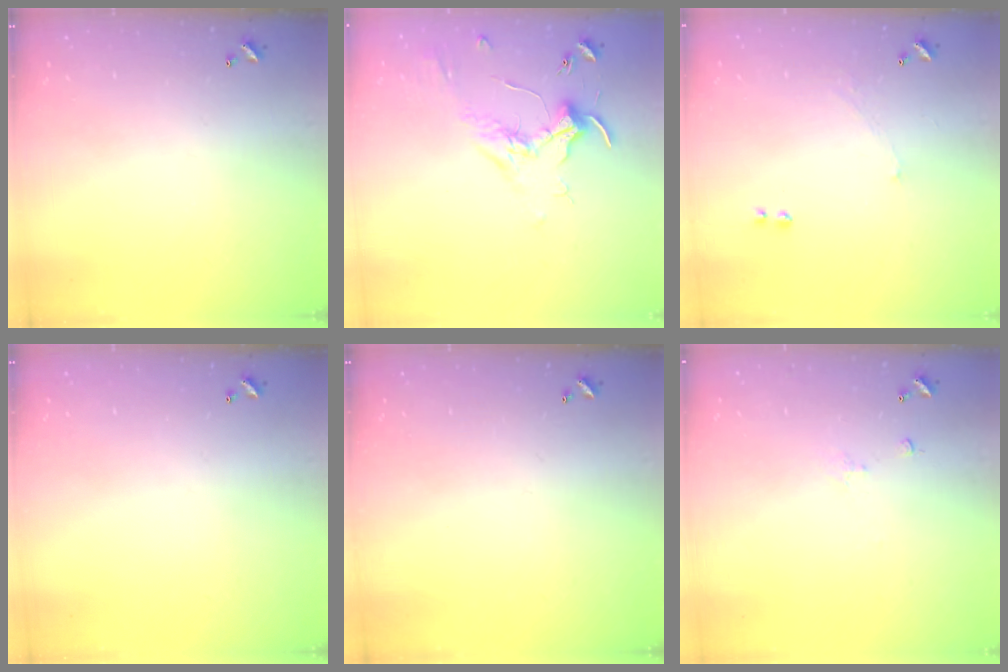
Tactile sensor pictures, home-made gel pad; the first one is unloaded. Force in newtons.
{"total": 1.7, "press": 1.6, "slide": 0.7}
{"total": 1.0, "press": 0.7, "slide": 0.6}
{"total": 0.0}
{"total": 0.0}
{"total": 1.1, "press": 0.9, "slide": 0.5}